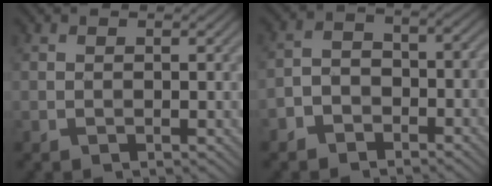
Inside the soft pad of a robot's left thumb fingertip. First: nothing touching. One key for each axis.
{"total": 4.6, "fx": -3.3, "fy": 2.7, "fz": 1.8, "tx": -0.030, "ty": 0.005, "tz": -0.068}